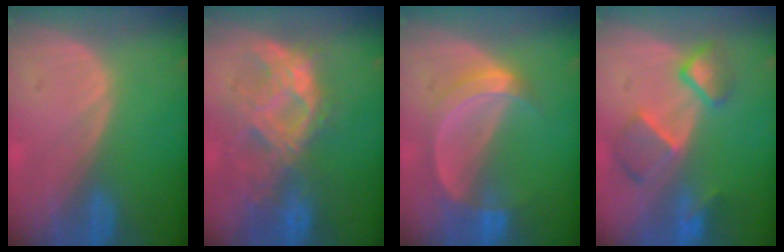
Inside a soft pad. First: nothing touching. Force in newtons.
{"total": 9.7, "press": 8.9, "slide": 3.9}
{"total": 6.1, "press": 5.6, "slide": 2.3}
{"total": 7.5, "press": 6.7, "slide": 3.4}